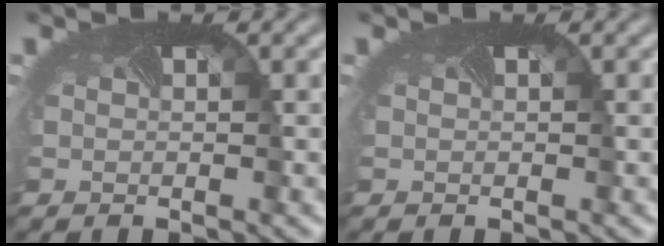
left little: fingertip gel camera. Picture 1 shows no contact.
{"total": 0.0}